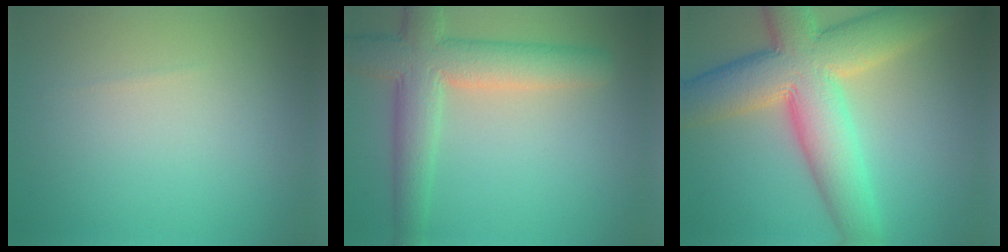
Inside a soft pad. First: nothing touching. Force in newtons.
{"total": 7.1, "press": 7.1, "slide": 0.5}
{"total": 12.1, "press": 12.0, "slide": 0.9}